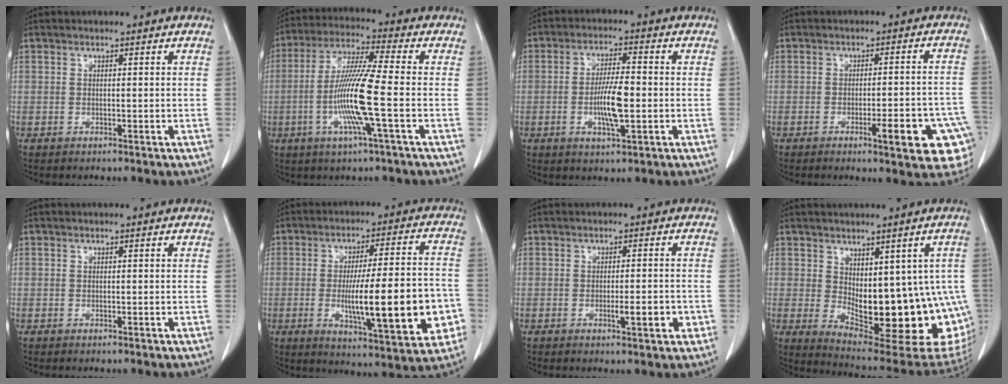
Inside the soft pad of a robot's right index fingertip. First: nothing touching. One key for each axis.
{"total": 11.7, "fx": -2.7, "fy": -0.7, "fz": 11.4, "tx": -0.228, "ty": -0.009, "tz": -0.061}
{"total": 6.9, "fx": -1.4, "fy": 1.2, "fz": 6.7, "tx": -0.127, "ty": -0.002, "tz": -0.025}
{"total": 11.0, "fx": -5.1, "fy": 1.8, "fz": 9.6, "tx": -0.068, "ty": 0.015, "tz": -0.058}
{"total": 0.0}
{"total": 18.5, "fx": -4.1, "fy": 3.0, "fz": 17.8, "tx": -0.245, "ty": 0.008, "tz": -0.048}
{"total": 3.6, "fx": -1.3, "fy": 0.7, "fz": 3.3, "tx": -0.050, "ty": -0.001, "tz": -0.017}
{"total": 19.6, "fx": -2.5, "fy": 8.5, "fz": 17.5, "tx": -0.166, "ty": -0.006, "tz": -0.007}